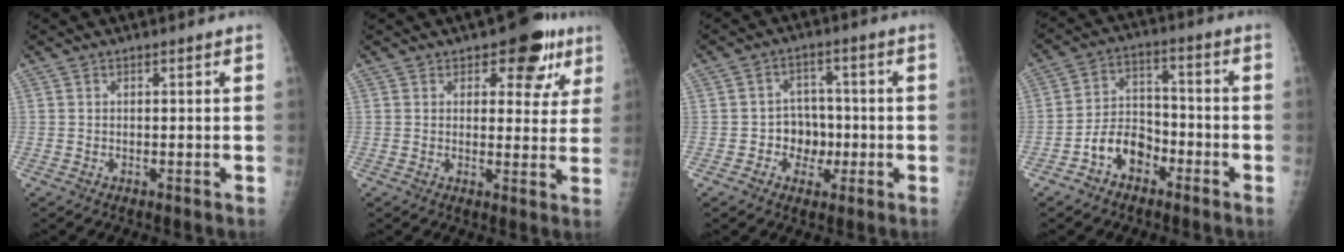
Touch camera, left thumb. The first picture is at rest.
{"total": 9.2, "force": [5.0, 5.1, 5.8], "torque": [-0.023, -0.015, 0.057]}
{"total": 6.3, "force": [-1.5, 5.4, 2.9], "torque": [-0.003, 0.017, -0.029]}
{"total": 8.4, "force": [-4.5, 5.7, 4.3], "torque": [-0.054, 0.042, -0.083]}